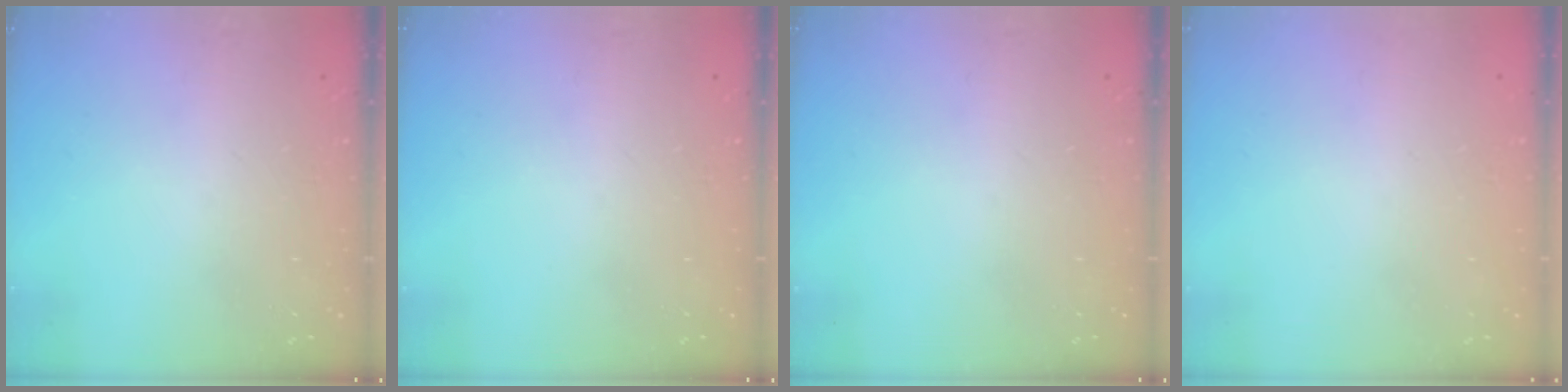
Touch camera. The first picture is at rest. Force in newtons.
{"total": 0.0}
{"total": 0.0}
{"total": 2.0, "press": 2.0, "slide": 0.1}